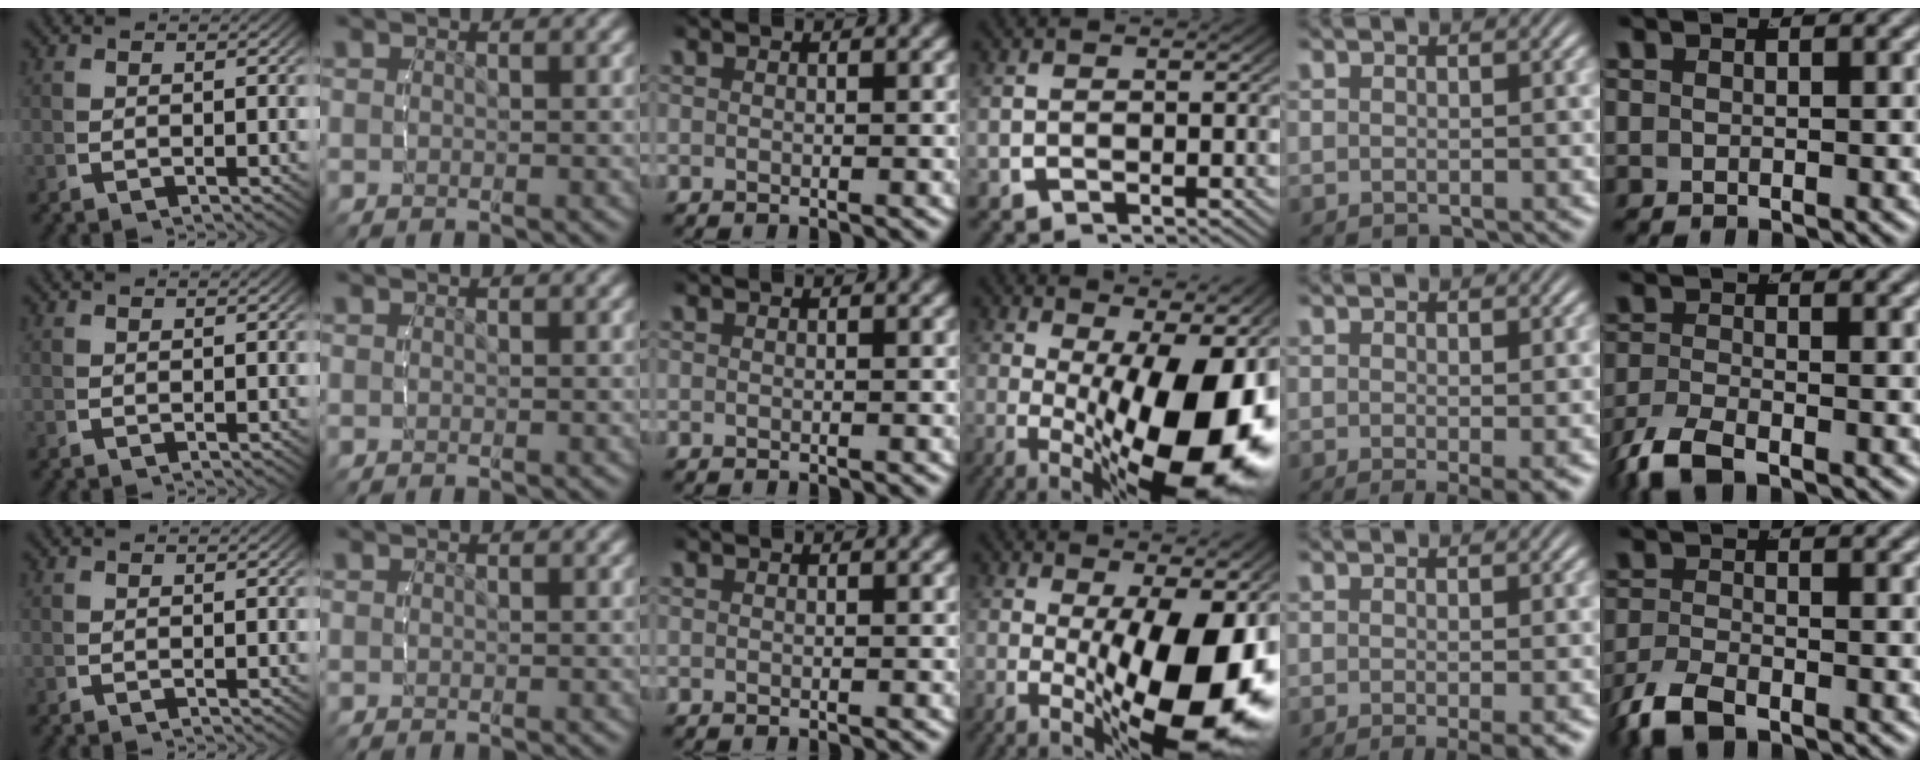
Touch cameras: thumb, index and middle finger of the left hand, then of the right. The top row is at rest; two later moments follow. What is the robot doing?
{"motion": "lift_and_place", "object": "glue stick"}